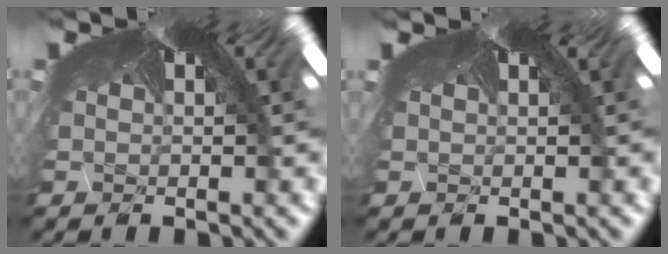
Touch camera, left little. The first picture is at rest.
{"total": 0.7, "force": [-0.2, -0.2, -0.6], "torque": [0.007, -0.004, 0.001]}